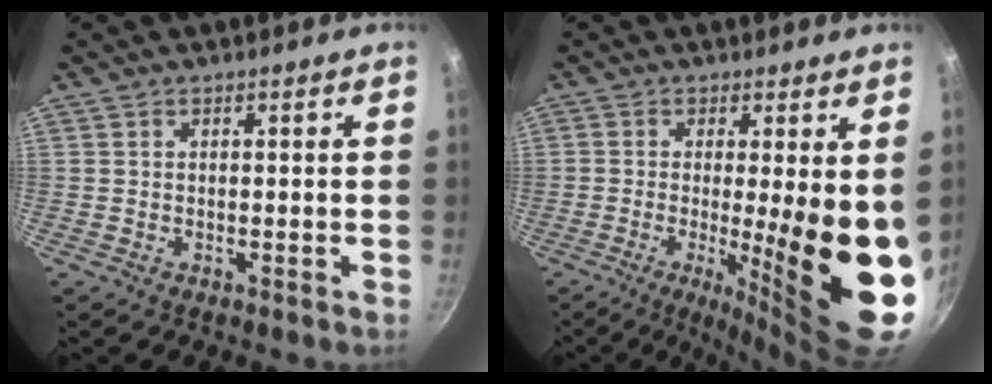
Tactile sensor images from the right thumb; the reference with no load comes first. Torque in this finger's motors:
{"motor_torque": [1.16, 3.84, 1.31, -0.43, 0.38]}